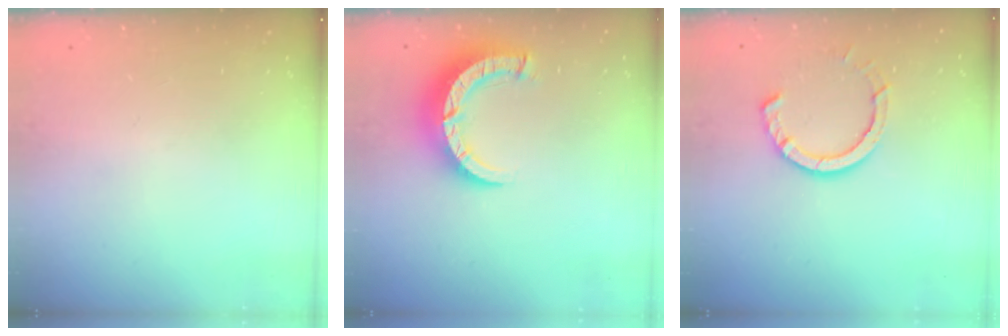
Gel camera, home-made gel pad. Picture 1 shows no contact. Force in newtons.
{"total": 8.7, "press": 8.7, "slide": 1.1}
{"total": 8.5, "press": 8.4, "slide": 1.0}